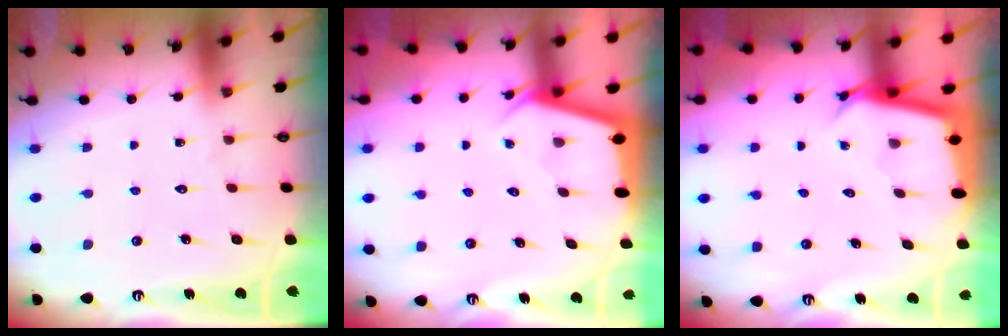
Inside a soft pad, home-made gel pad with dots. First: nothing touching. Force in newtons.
{"total": 2.9, "press": 2.9, "slide": 0.3}
{"total": 2.9, "press": 2.9, "slide": 0.1}